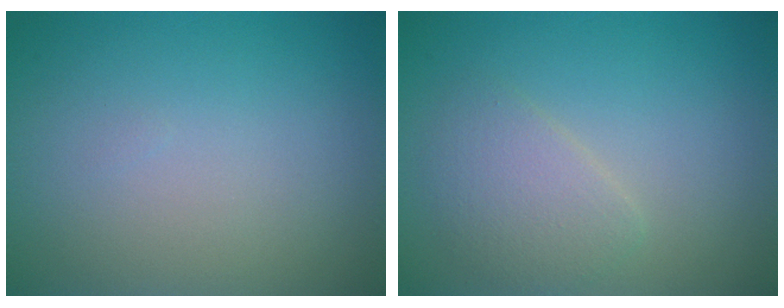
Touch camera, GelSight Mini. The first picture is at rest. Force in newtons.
{"total": 2.5, "press": 2.5, "slide": 0.1}